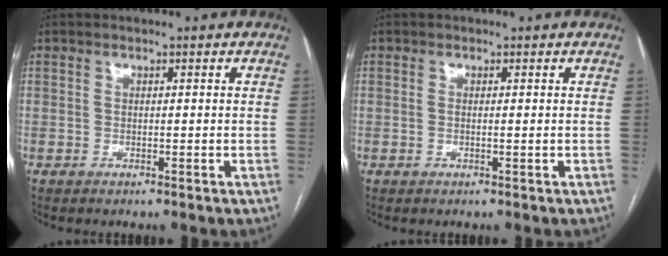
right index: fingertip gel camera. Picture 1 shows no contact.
{"total": 0.6, "force": [0.0, 0.0, 0.6], "torque": [-0.014, -0.001, 0.000]}